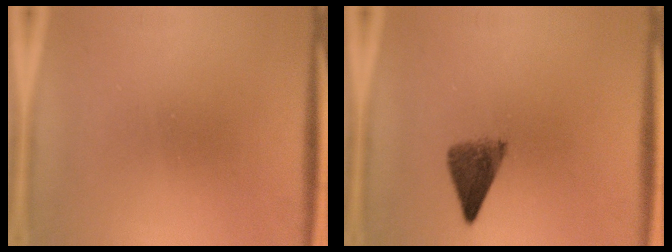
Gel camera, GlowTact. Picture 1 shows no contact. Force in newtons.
{"total": 4.8}